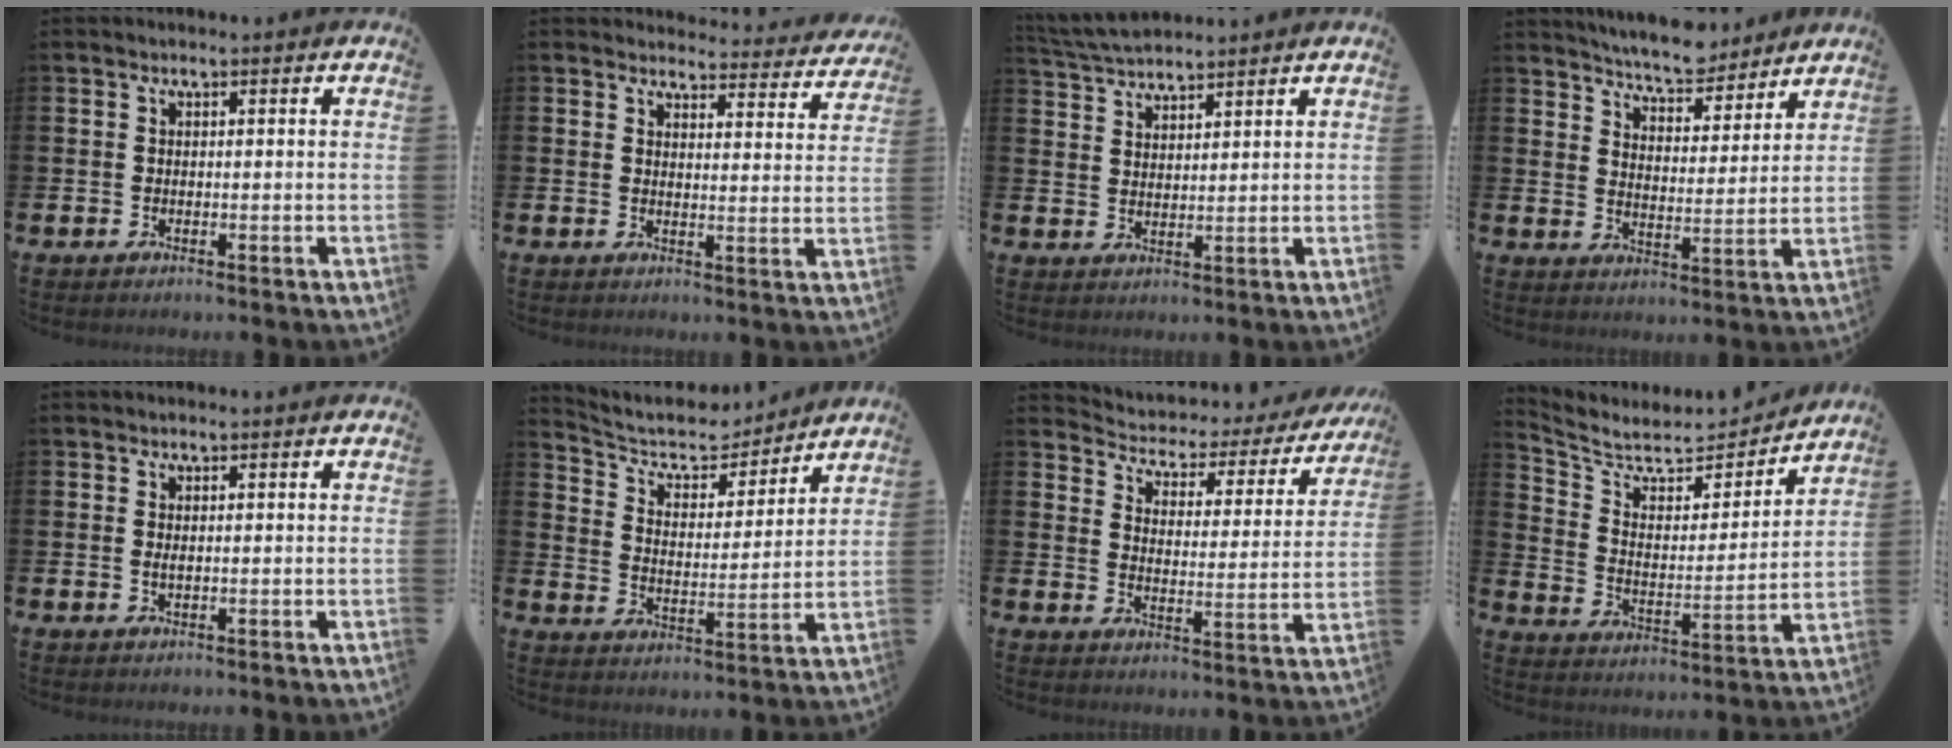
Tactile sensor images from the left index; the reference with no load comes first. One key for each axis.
{"total": 3.5, "fx": 3.4, "fy": 0.6, "fz": 0.1, "tx": -0.005, "ty": -0.029, "tz": 0.056}
{"total": 4.6, "fx": 4.5, "fy": 0.5, "fz": 0.6, "tx": -0.030, "ty": -0.016, "tz": 0.084}
{"total": 6.7, "fx": 6.6, "fy": 1.0, "fz": 0.8, "tx": -0.029, "ty": -0.045, "tz": 0.117}
{"total": 0.7, "fx": 0.3, "fy": 0.2, "fz": 0.7, "tx": -0.011, "ty": 0.002, "tz": 0.004}
{"total": 7.5, "fx": 6.8, "fy": 2.6, "fz": 1.7, "tx": -0.062, "ty": -0.052, "tz": 0.115}
{"total": 3.2, "fx": 2.8, "fy": 1.5, "fz": 0.4, "tx": -0.035, "ty": -0.029, "tz": 0.037}
{"total": 6.4, "fx": 5.8, "fy": 2.2, "fz": 1.4, "tx": -0.070, "ty": -0.051, "tz": 0.095}